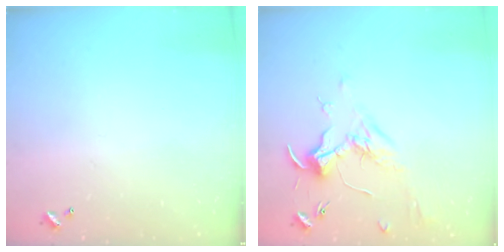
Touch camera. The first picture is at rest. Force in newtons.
{"total": 1.8, "press": 1.6, "slide": 0.9}